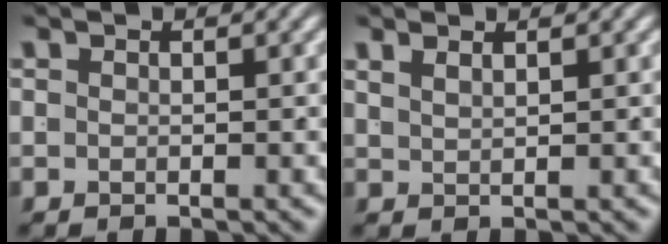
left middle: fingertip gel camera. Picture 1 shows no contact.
{"total": 1.4, "force": [1.1, -0.8, 0.2], "torque": [0.006, -0.001, 0.030]}